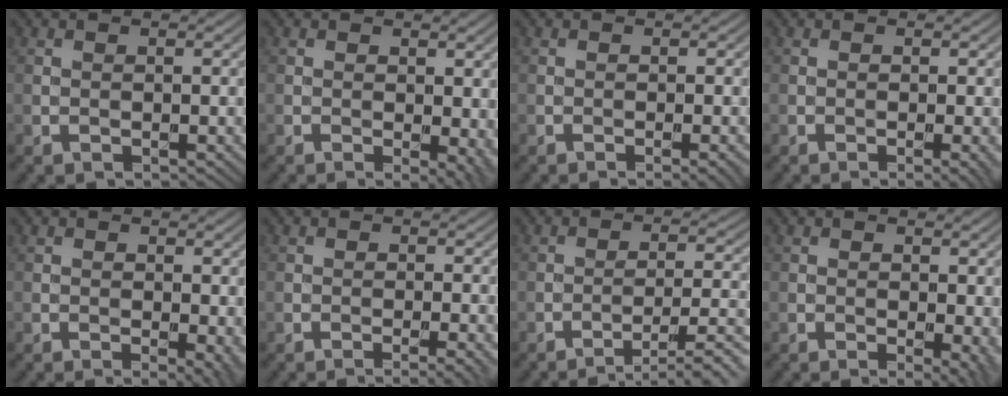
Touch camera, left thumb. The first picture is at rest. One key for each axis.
{"total": 3.8, "fx": -0.4, "fy": 1.5, "fz": 3.5, "tx": -0.040, "ty": -0.007, "tz": -0.003}
{"total": 2.1, "fx": -0.9, "fy": 0.3, "fz": 1.8, "tx": -0.023, "ty": 0.003, "tz": -0.017}
{"total": 1.8, "fx": -0.5, "fy": 0.2, "fz": 1.7, "tx": -0.027, "ty": -0.002, "tz": -0.009}
{"total": 3.1, "fx": -0.4, "fy": 1.1, "fz": 2.9, "tx": -0.035, "ty": -0.007, "tz": -0.006}
{"total": 2.8, "fx": -1.2, "fy": 0.4, "fz": 2.5, "tx": -0.032, "ty": 0.004, "tz": -0.022}
{"total": 7.5, "fx": -5.0, "fy": 1.3, "fz": 5.4, "tx": -0.088, "ty": 0.008, "tz": -0.071}
{"total": 3.5, "fx": -0.3, "fy": 1.1, "fz": 3.3, "tx": -0.041, "ty": -0.006, "tz": -0.004}